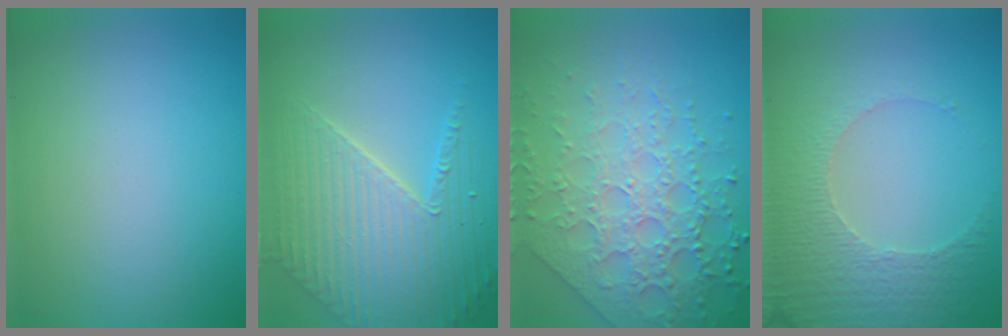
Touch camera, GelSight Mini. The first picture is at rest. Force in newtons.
{"total": 5.2, "press": 4.8, "slide": 2.1}
{"total": 7.3, "press": 5.3, "slide": 4.9}
{"total": 4.7, "press": 3.5, "slide": 3.1}